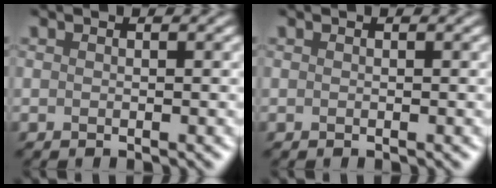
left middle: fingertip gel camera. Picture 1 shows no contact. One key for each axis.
{"total": 0.0}